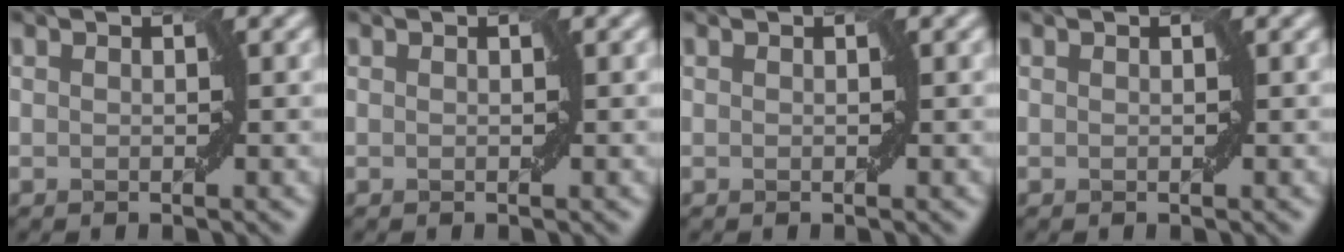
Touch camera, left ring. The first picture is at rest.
{"total": 0.0}
{"total": 0.0}
{"total": 0.0}